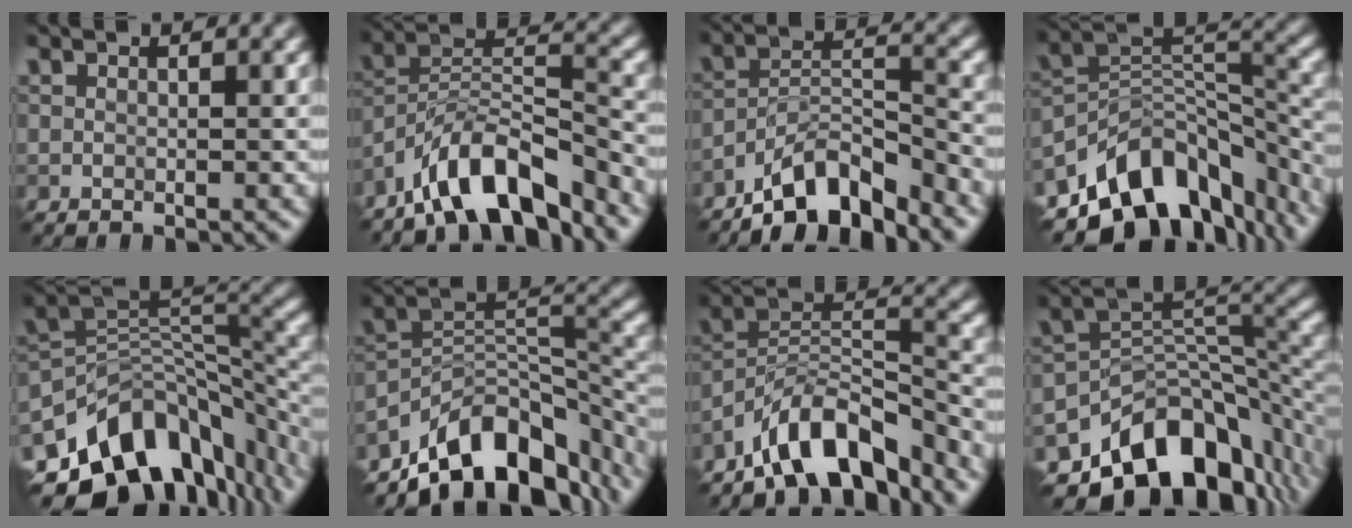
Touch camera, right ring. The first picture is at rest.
{"total": 8.8, "force": [-6.9, 2.6, 4.9], "torque": [-0.071, 0.008, -0.130]}
{"total": 7.7, "force": [-6.2, 2.1, 4.1], "torque": [-0.059, 0.005, -0.115]}
{"total": 11.7, "force": [-7.2, 7.0, 6.1], "torque": [-0.096, 0.000, -0.125]}
{"total": 13.2, "force": [-7.2, 8.2, 7.4], "torque": [-0.128, -0.007, -0.115]}
{"total": 12.0, "force": [-8.4, 5.7, 6.4], "torque": [-0.098, 0.007, -0.152]}
{"total": 8.9, "force": [-7.0, 2.9, 4.7], "torque": [-0.061, 0.005, -0.135]}
{"total": 12.6, "force": [-7.6, 7.4, 6.9], "torque": [-0.103, -0.006, -0.126]}